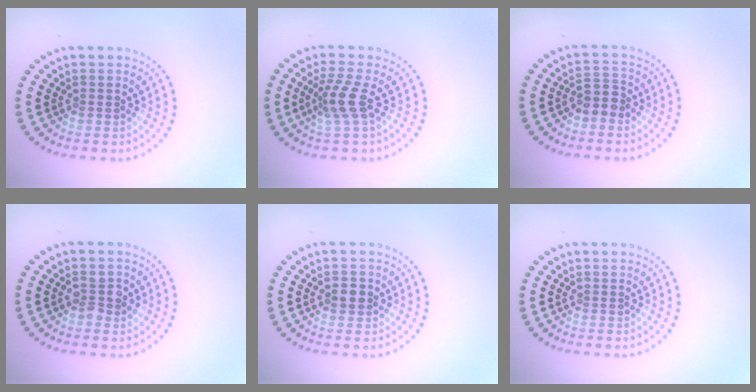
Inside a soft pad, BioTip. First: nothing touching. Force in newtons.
{"total": 2.9, "press": 2.2, "slide": 2.0}
{"total": 2.0, "press": 1.8, "slide": 0.9}
{"total": 2.0, "press": 1.9, "slide": 0.2}
{"total": 1.6, "press": 1.5, "slide": 0.3}
{"total": 0.0}